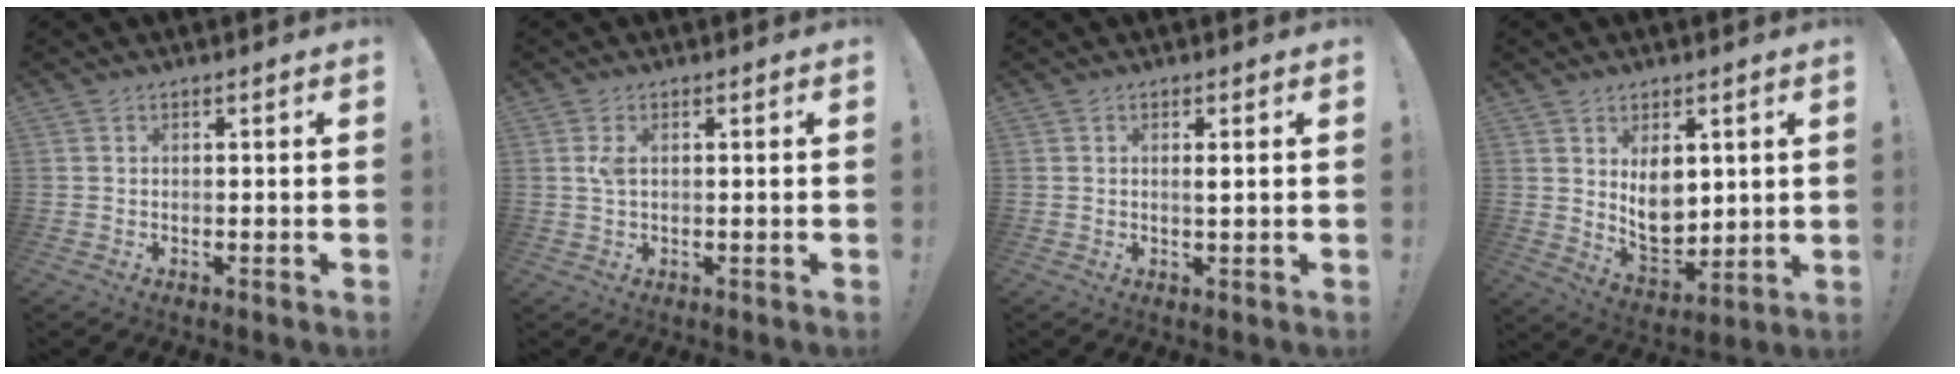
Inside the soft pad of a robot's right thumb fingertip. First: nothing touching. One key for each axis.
{"total": 2.4, "fx": 0.6, "fy": 1.0, "fz": 2.1, "tx": -0.036, "ty": 0.000, "tz": 0.008}
{"total": 1.4, "fx": 0.4, "fy": -0.1, "fz": 1.3, "tx": -0.010, "ty": -0.009, "tz": 0.003}
{"total": 10.7, "fx": 3.6, "fy": 7.4, "fz": 6.9, "tx": -0.098, "ty": -0.033, "tz": 0.070}